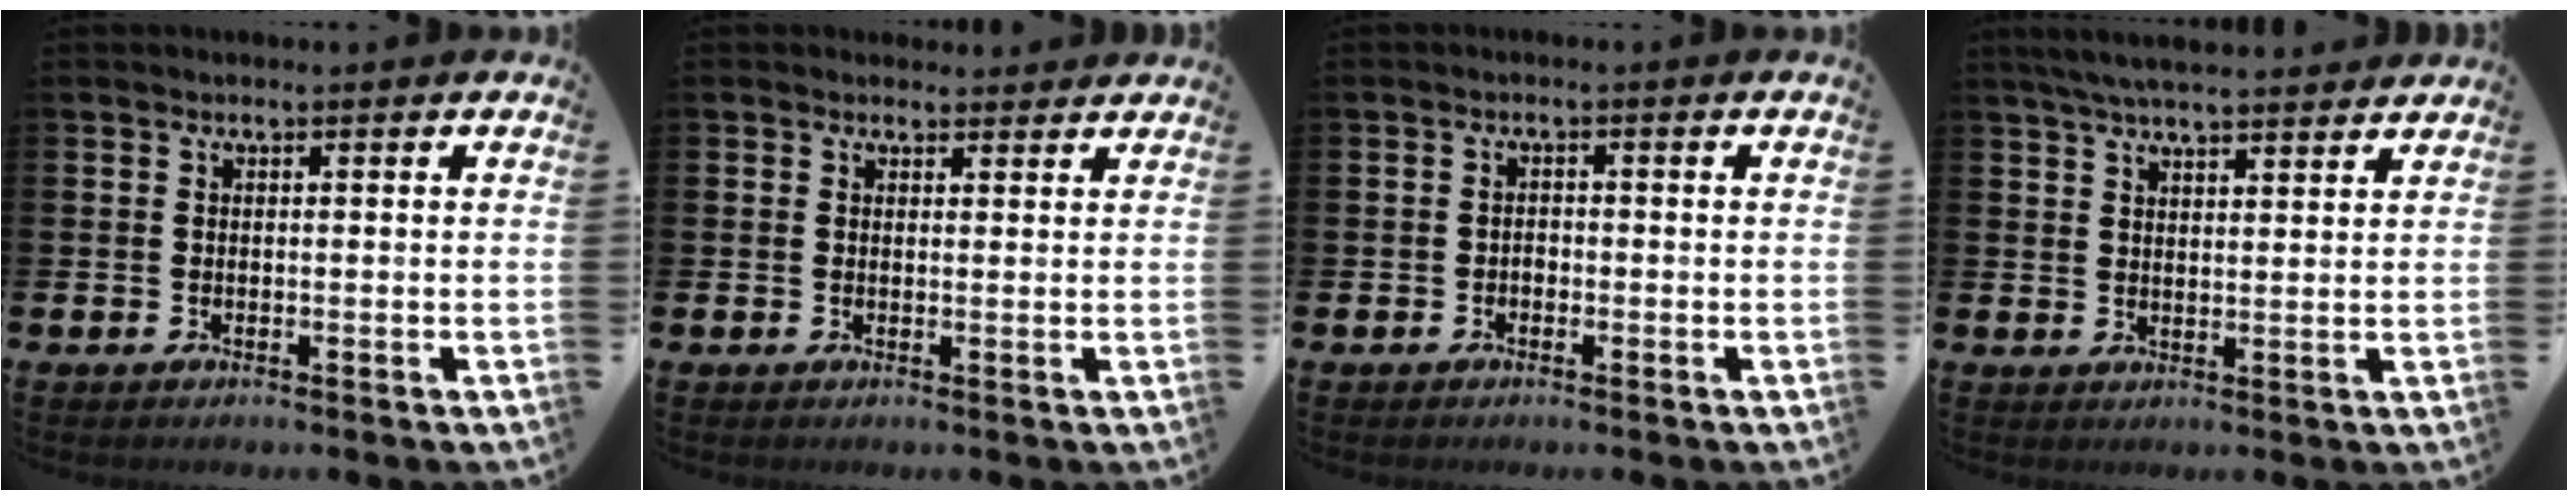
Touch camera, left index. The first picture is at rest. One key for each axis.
{"total": 1.4, "fx": 1.3, "fy": 0.6, "fz": 0.0, "tx": 0.010, "ty": -0.003, "tz": 0.021}
{"total": 1.0, "fx": -0.6, "fy": 0.8, "fz": 0.2, "tx": -0.004, "ty": 0.001, "tz": -0.014}
{"total": 5.5, "fx": 5.2, "fy": 0.6, "fz": 1.8, "tx": -0.043, "ty": -0.019, "tz": 0.094}